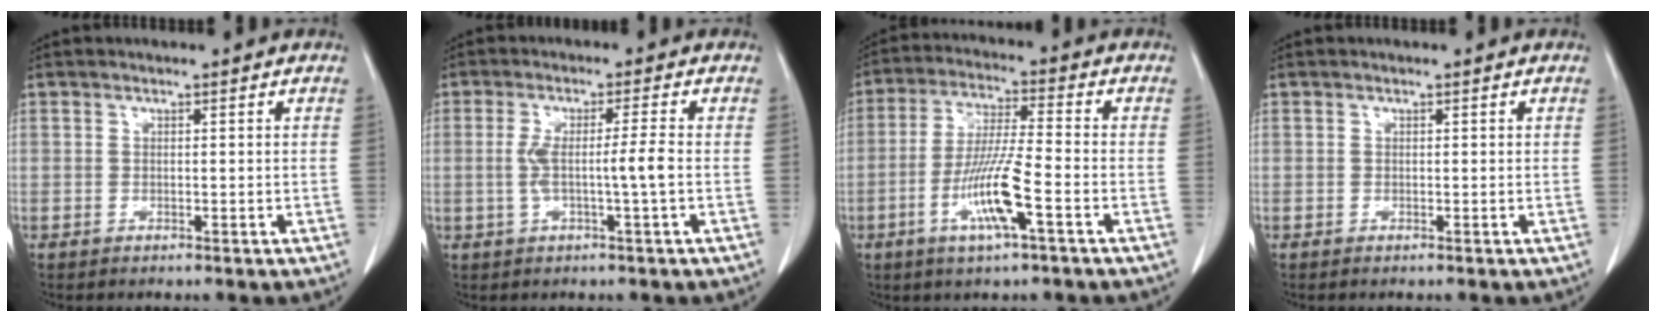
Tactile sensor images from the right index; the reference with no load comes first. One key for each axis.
{"total": 4.9, "fx": -0.7, "fy": -0.7, "fz": 4.8, "tx": -0.094, "ty": 0.004, "tz": -0.010}
{"total": 10.1, "fx": -3.9, "fy": 0.3, "fz": 9.3, "tx": -0.185, "ty": -0.010, "tz": -0.076}
{"total": 0.0}